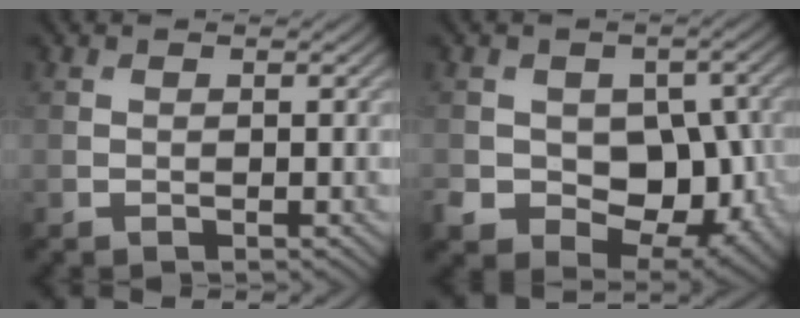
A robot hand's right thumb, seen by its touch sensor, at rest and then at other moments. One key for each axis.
{"total": 11.2, "fx": -2.4, "fy": 8.5, "fz": 7.0, "tx": -0.119, "ty": -0.027, "tz": -0.035}